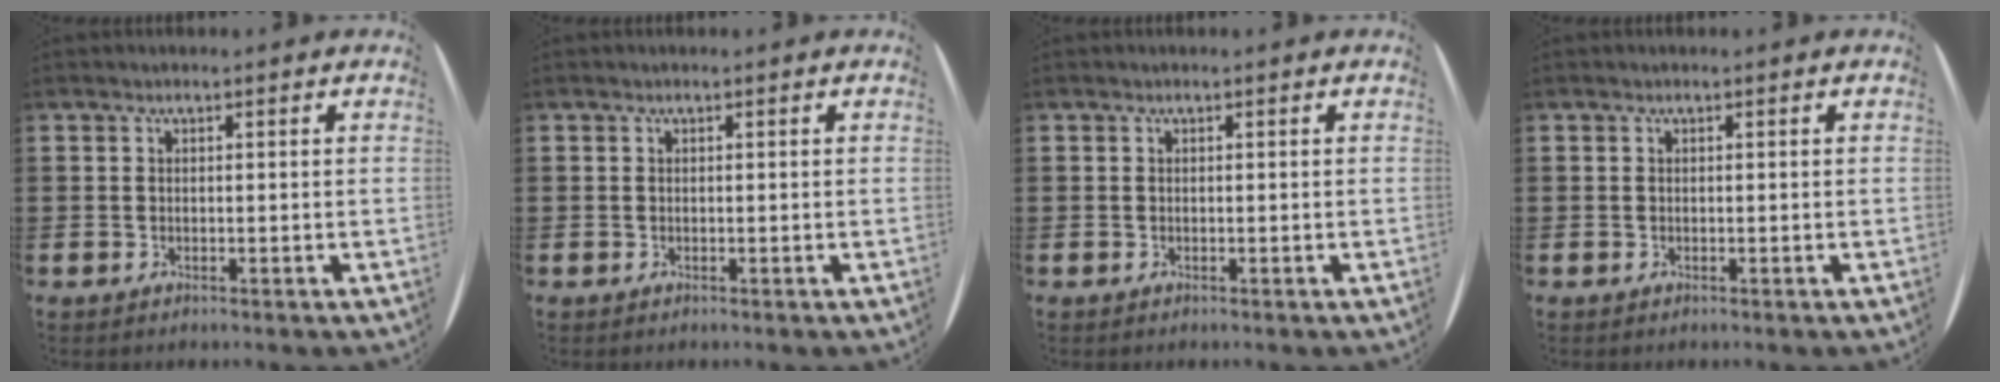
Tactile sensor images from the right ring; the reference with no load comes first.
{"total": 0.0}
{"total": 0.0}
{"total": 0.0}